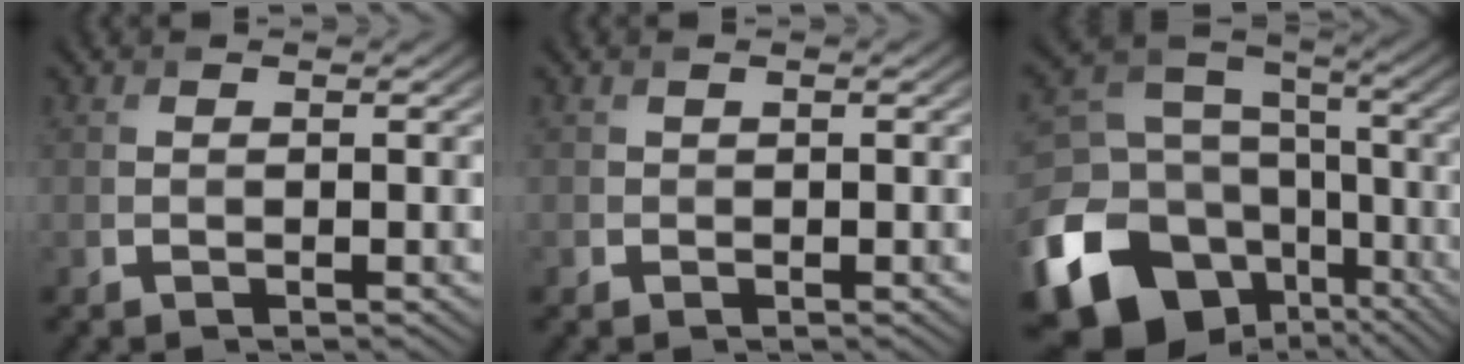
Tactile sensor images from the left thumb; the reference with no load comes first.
{"total": 0.6, "force": [-0.1, 0.1, -0.6], "torque": [0.017, -0.002, -0.004]}
{"total": 20.8, "force": [-9.6, 16.5, 8.3], "torque": [-0.208, -0.075, -0.152]}